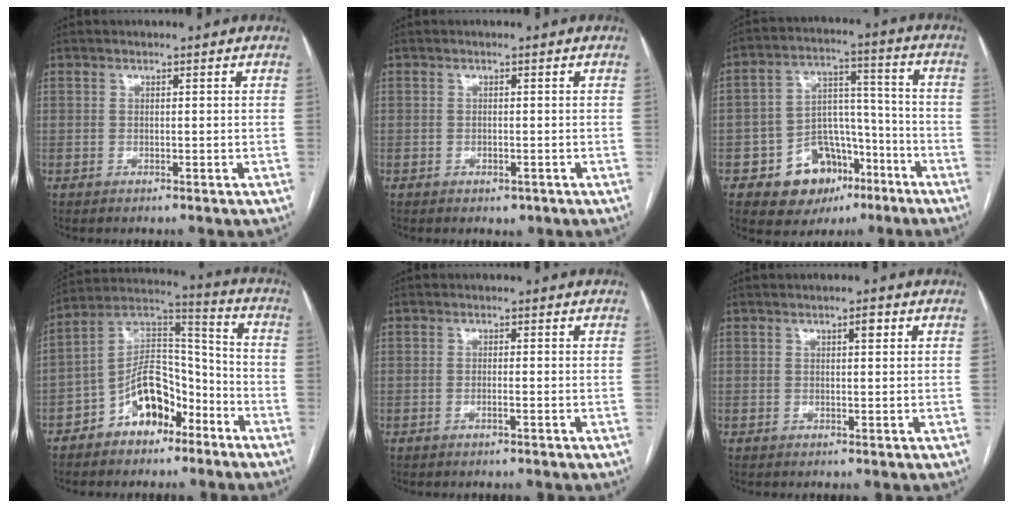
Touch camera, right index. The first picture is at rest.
{"total": 1.4, "force": [-0.8, 0.8, 0.8], "torque": [-0.010, 0.000, -0.003]}
{"total": 12.4, "force": [-6.7, 8.7, 5.8], "torque": [-0.077, 0.040, -0.095]}
{"total": 11.8, "force": [-6.5, 6.6, 7.3], "torque": [-0.138, 0.034, -0.111]}
{"total": 0.8, "force": [-0.5, -0.3, 0.6], "torque": [-0.013, 0.002, -0.009]}
{"total": 1.4, "force": [0.6, 0.3, 1.2], "torque": [-0.018, 0.002, 0.007]}